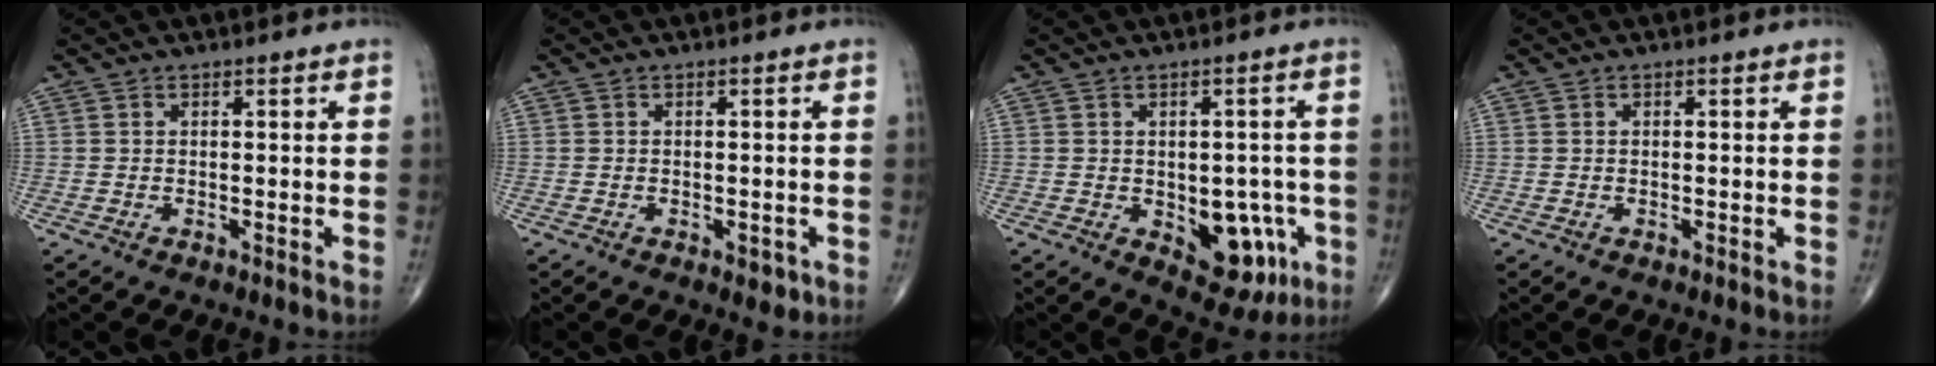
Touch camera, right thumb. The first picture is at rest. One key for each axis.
{"total": 2.1, "fx": -0.9, "fy": 1.2, "fz": 1.5, "tx": -0.013, "ty": 0.002, "tz": -0.007}
{"total": 10.5, "fx": -3.0, "fy": 6.3, "fz": 7.8, "tx": -0.053, "ty": 0.009, "tz": -0.025}
{"total": 0.0}